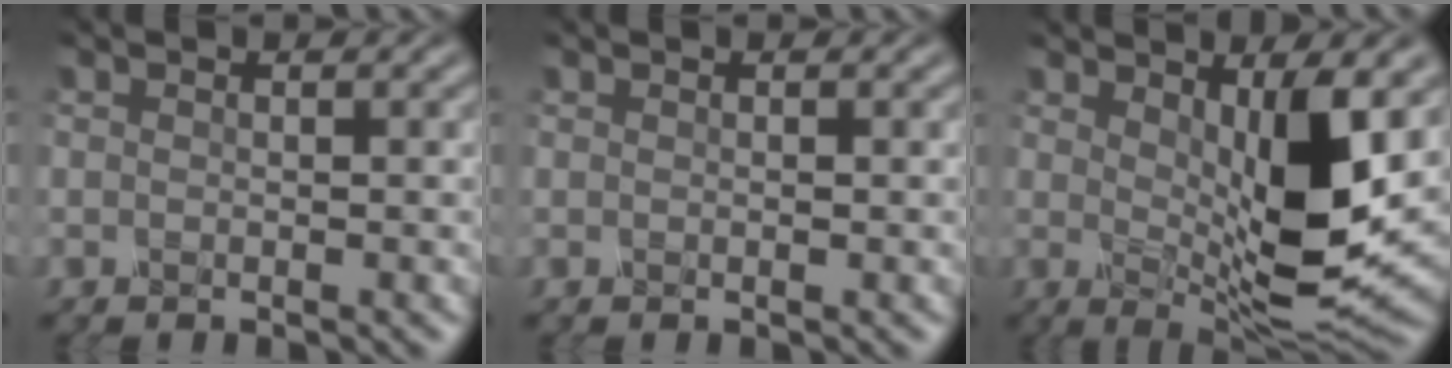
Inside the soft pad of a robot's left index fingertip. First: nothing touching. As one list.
[{"total": 0.0}, {"total": 7.5, "force": [1.0, 2.1, 7.1], "torque": [-0.128, -0.021, 0.030]}]